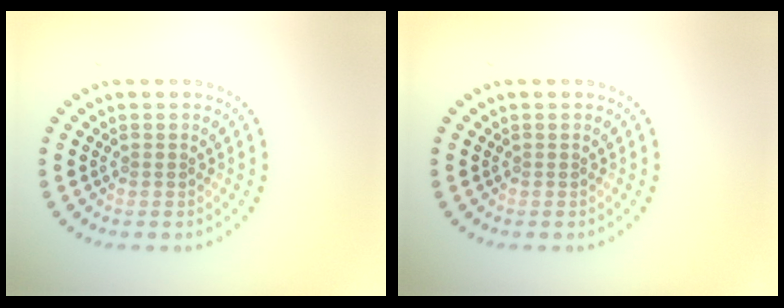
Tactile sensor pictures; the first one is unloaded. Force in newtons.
{"total": 0.0}